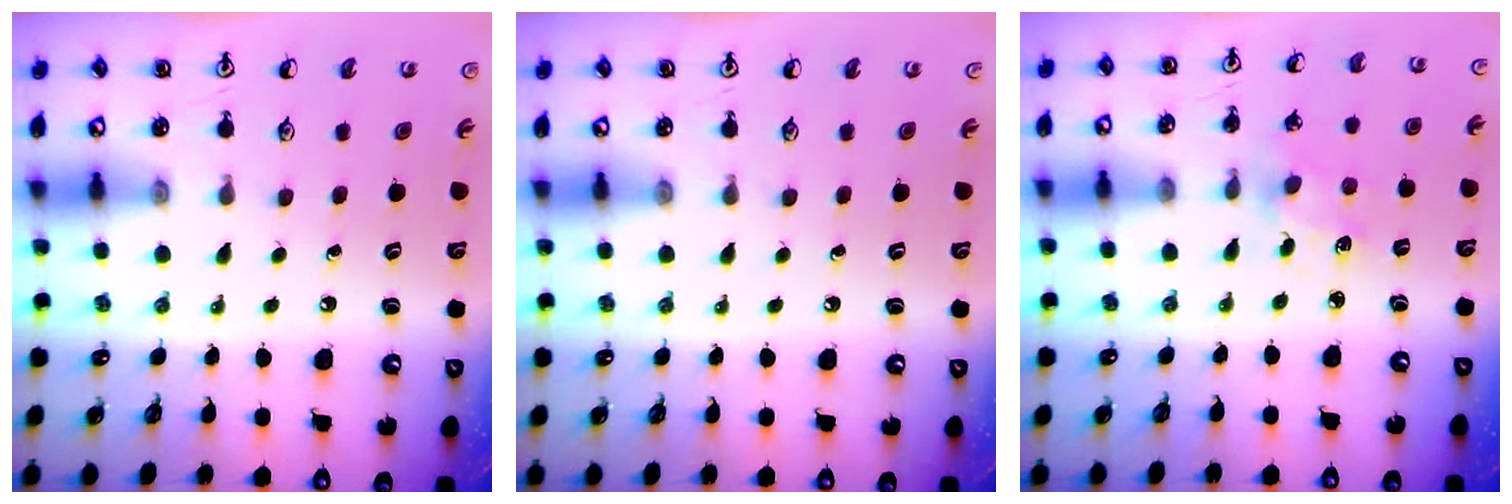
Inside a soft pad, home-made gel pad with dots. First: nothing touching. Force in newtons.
{"total": 0.0}
{"total": 1.6, "press": 1.6, "slide": 0.1}